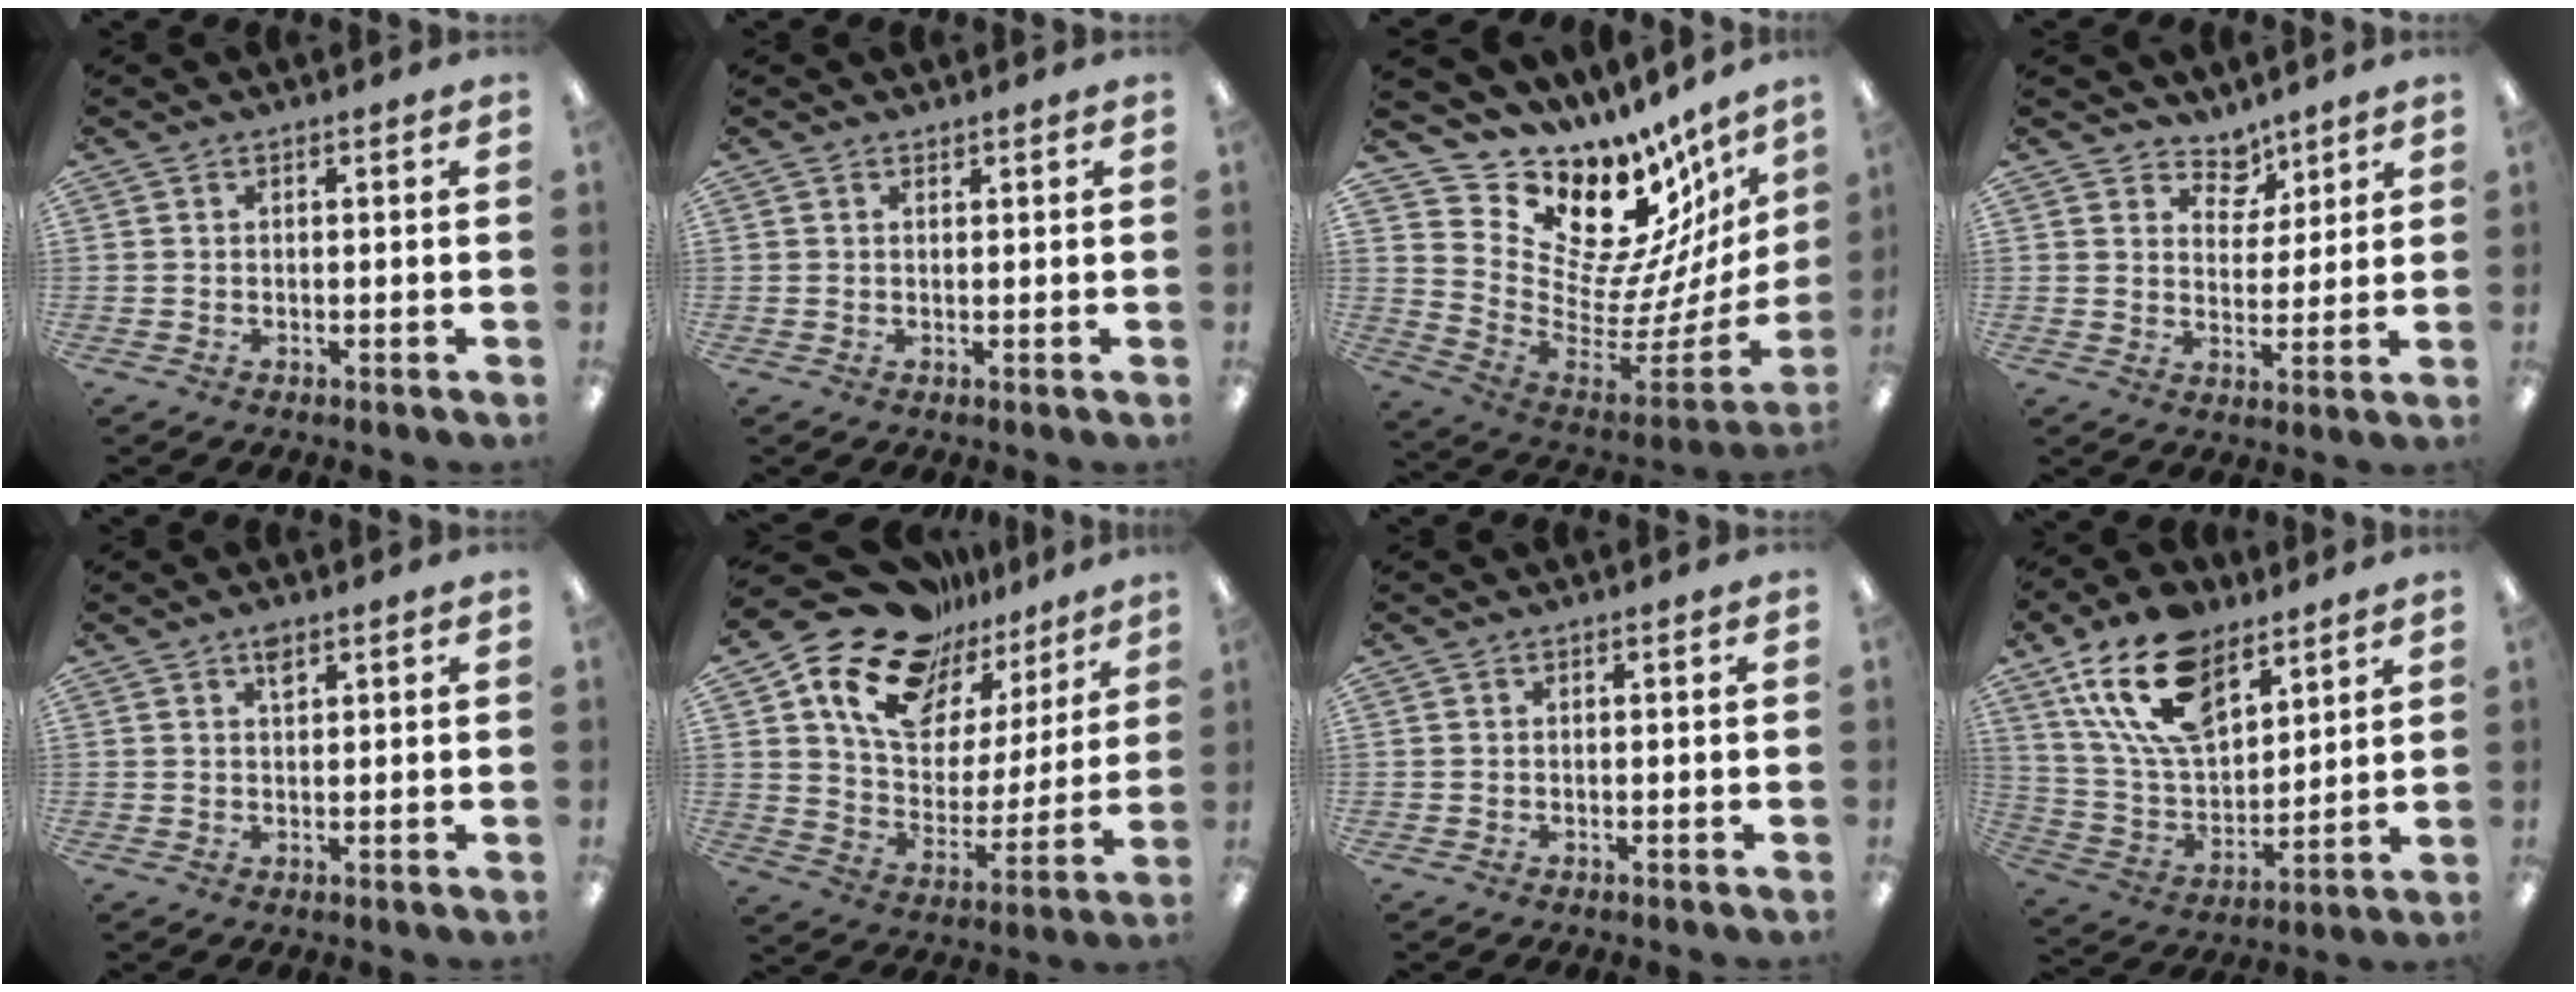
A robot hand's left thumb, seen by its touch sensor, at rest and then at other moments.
{"total": 0.7, "force": [0.7, 0.2, 0.1], "torque": [0.000, -0.004, 0.013]}
{"total": 15.9, "force": [11.1, 9.7, 6.0], "torque": [-0.074, -0.127, 0.213]}
{"total": 6.3, "force": [4.9, 3.8, 0.8], "torque": [-0.007, -0.039, 0.089]}
{"total": 2.4, "force": [1.6, 1.0, 1.4], "torque": [-0.017, -0.008, 0.025]}
{"total": 19.4, "force": [13.4, 11.7, 7.7], "torque": [-0.145, -0.094, 0.240]}
{"total": 0.0}
{"total": 19.6, "force": [11.6, 11.0, 11.4], "torque": [-0.222, -0.043, 0.212]}